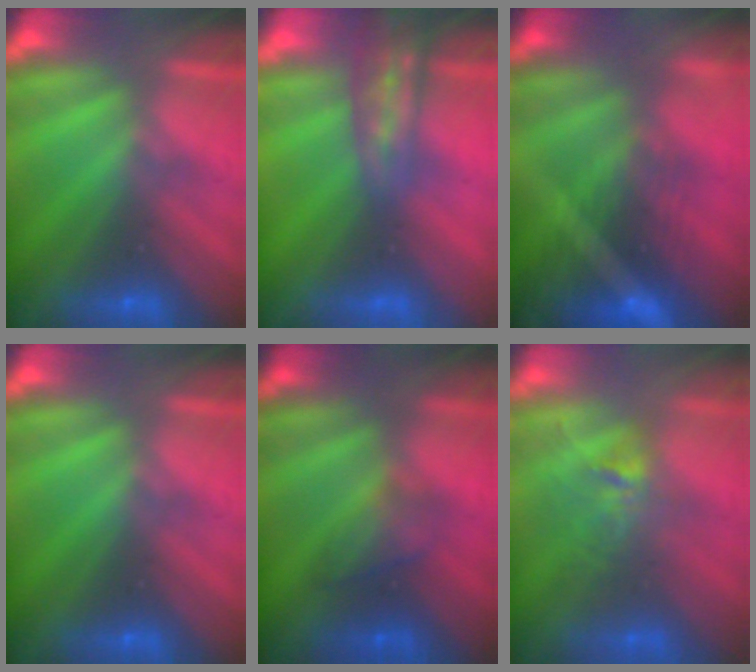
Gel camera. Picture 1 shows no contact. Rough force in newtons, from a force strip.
{"total": 2.7}
{"total": 8.8}
{"total": 0.0}
{"total": 2.2}
{"total": 2.7}